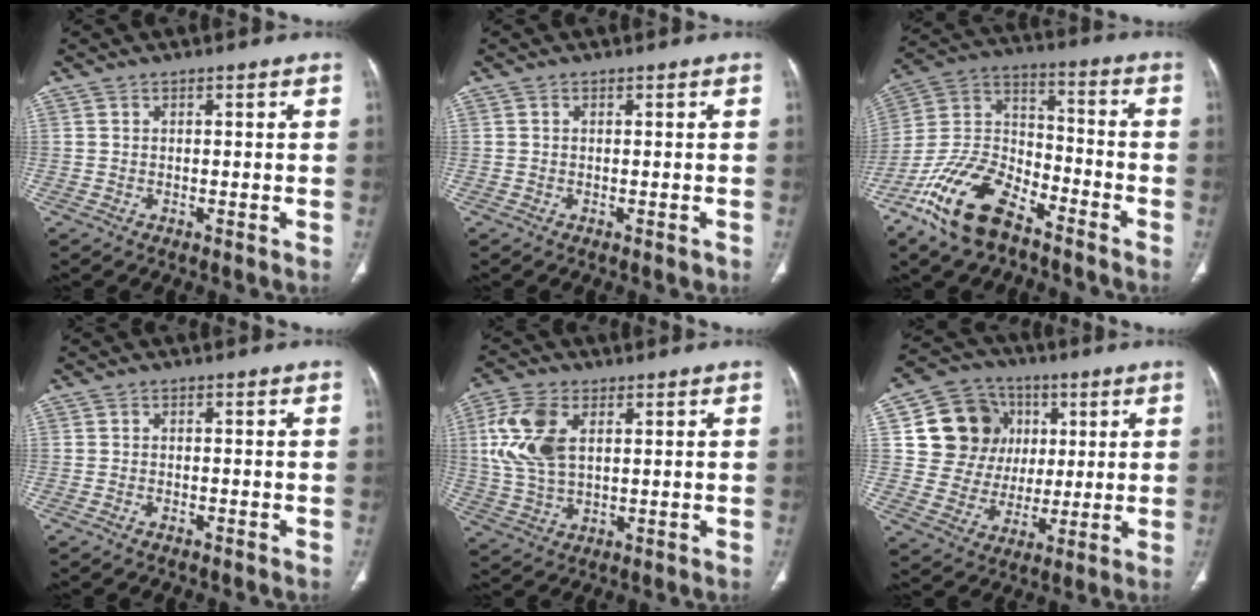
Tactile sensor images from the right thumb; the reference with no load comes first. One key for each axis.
{"total": 0.8, "fx": -0.3, "fy": 0.4, "fz": 0.6, "tx": -0.006, "ty": 0.000, "tz": -0.004}
{"total": 17.9, "fx": -11.7, "fy": 8.5, "fz": 10.5, "tx": -0.203, "ty": 0.061, "tz": -0.224}
{"total": 1.0, "fx": -0.7, "fy": 0.4, "fz": 0.5, "tx": -0.015, "ty": 0.005, "tz": -0.011}
{"total": 11.4, "fx": 3.0, "fy": 6.5, "fz": 8.8, "tx": -0.191, "ty": -0.001, "tz": 0.060}
{"total": 15.3, "fx": 3.9, "fy": 13.7, "fz": 5.6, "tx": -0.060, "ty": 0.011, "tz": 0.077}